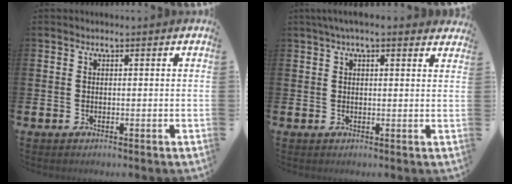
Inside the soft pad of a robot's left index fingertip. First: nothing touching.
{"total": 2.6, "force": [2.2, 0.3, 1.3], "torque": [-0.030, 0.000, 0.040]}